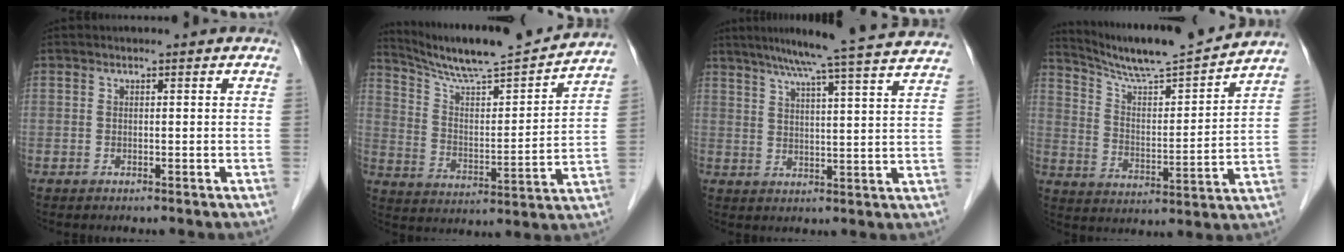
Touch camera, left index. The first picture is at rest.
{"total": 18.0, "force": [16.7, 0.1, 6.7], "torque": [-0.115, -0.013, 0.260]}
{"total": 19.7, "force": [17.4, -1.5, 9.1], "torque": [-0.153, -0.015, 0.219]}
{"total": 15.5, "force": [14.6, -0.7, 5.3], "torque": [-0.099, -0.008, 0.232]}